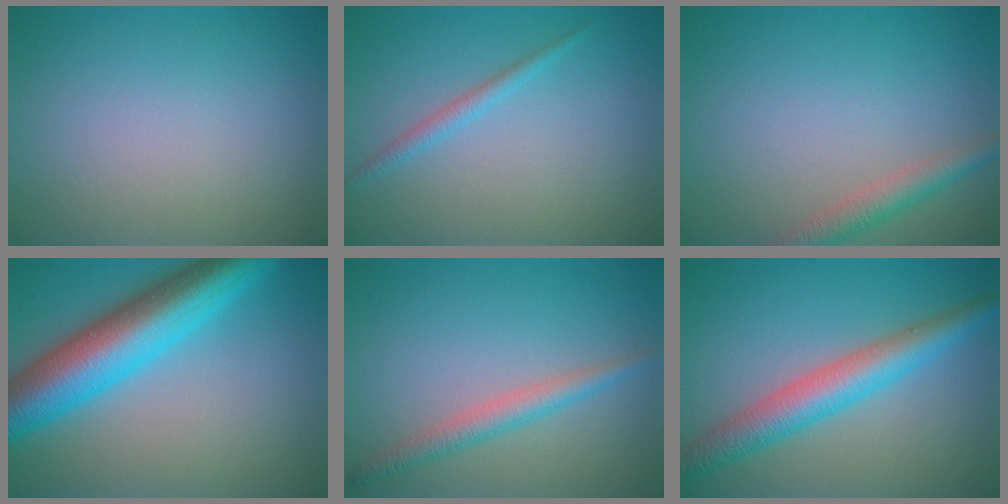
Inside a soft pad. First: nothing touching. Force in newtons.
{"total": 1.4, "press": 1.4, "slide": 0.1}
{"total": 2.6, "press": 2.6, "slide": 0.1}
{"total": 10.1, "press": 10.1, "slide": 0.2}
{"total": 2.5, "press": 2.5, "slide": 0.1}
{"total": 5.3, "press": 5.3, "slide": 0.0}